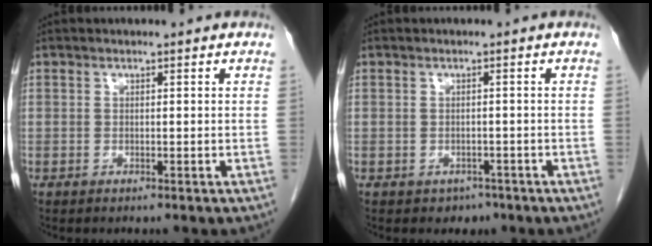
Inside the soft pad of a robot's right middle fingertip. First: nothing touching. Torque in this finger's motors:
{"motor_torque": [0.39, -0.17, -0.02, -0.01]}